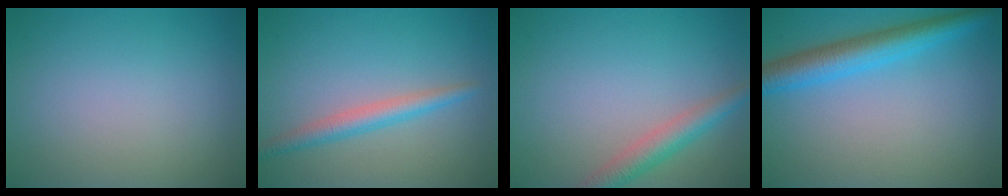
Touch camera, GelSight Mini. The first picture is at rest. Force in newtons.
{"total": 2.5, "press": 2.5, "slide": 0.0}
{"total": 3.2, "press": 3.2, "slide": 0.1}
{"total": 4.9, "press": 4.9, "slide": 0.1}